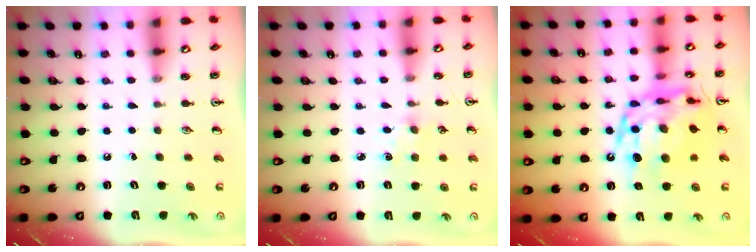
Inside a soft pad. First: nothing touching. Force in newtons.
{"total": 2.5, "press": 2.5, "slide": 0.4}
{"total": 18.3, "press": 18.2, "slide": 2.1}